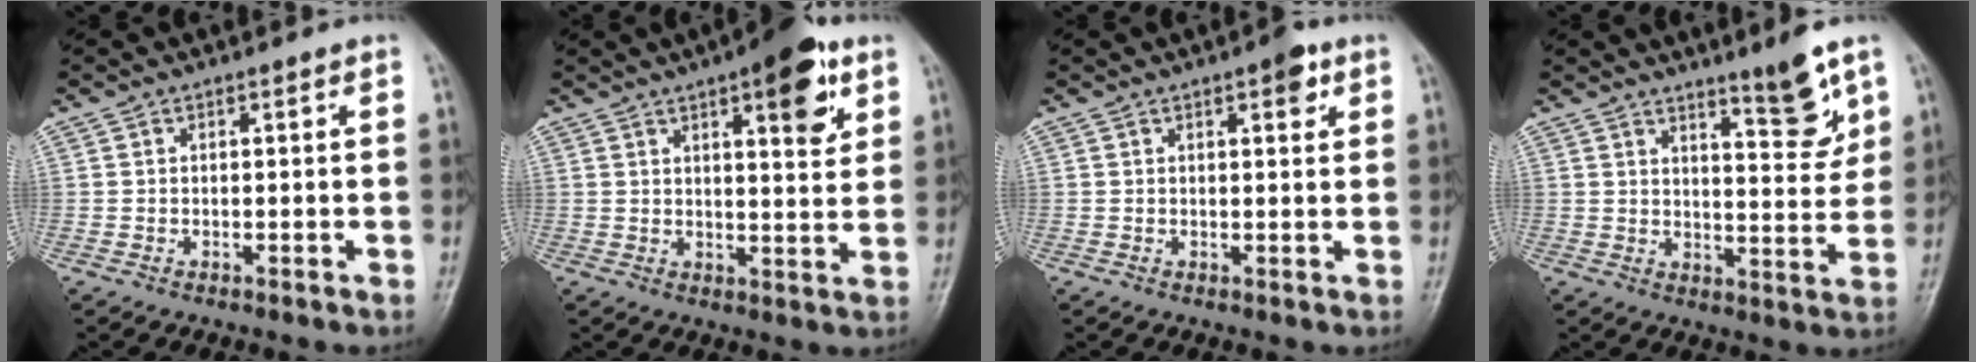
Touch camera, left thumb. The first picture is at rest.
{"total": 10.7, "force": [5.3, 3.6, 8.5], "torque": [-0.093, -0.020, 0.068]}
{"total": 3.3, "force": [1.7, 1.3, 2.5], "torque": [-0.024, -0.003, 0.019]}
{"total": 8.0, "force": [5.5, 1.5, 5.6], "torque": [-0.068, -0.048, 0.085]}